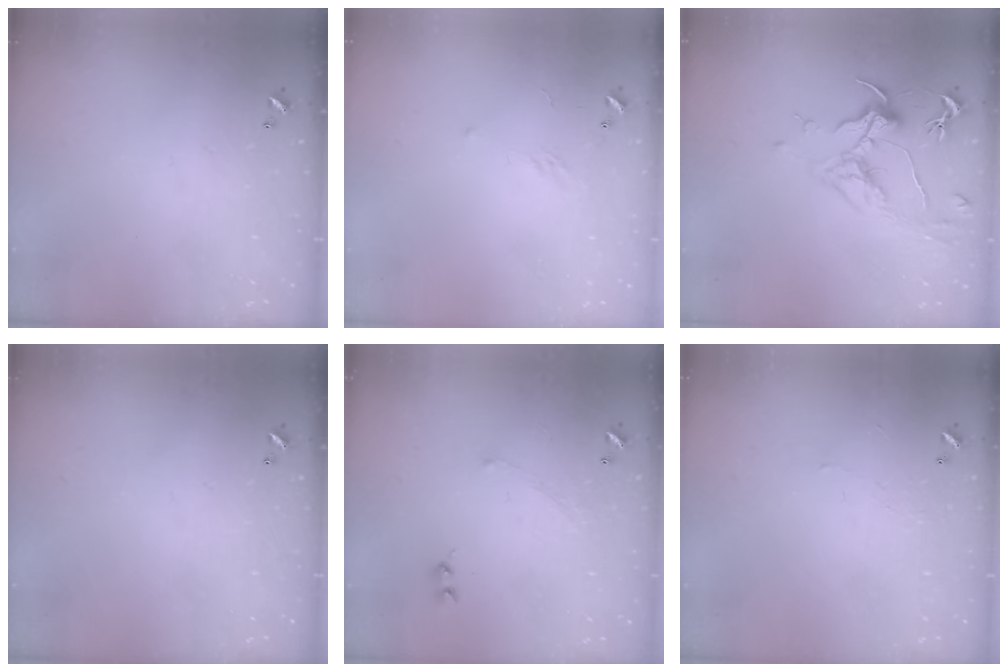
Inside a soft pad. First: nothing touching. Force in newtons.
{"total": 5.7, "press": 5.6, "slide": 1.1}
{"total": 1.5, "press": 1.3, "slide": 0.8}
{"total": 0.0}
{"total": 2.1, "press": 2.0, "slide": 0.7}
{"total": 2.1, "press": 2.1, "slide": 0.6}